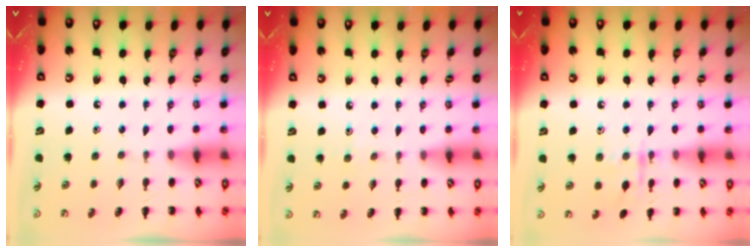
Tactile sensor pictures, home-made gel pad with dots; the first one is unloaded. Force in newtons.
{"total": 2.4, "press": 2.2, "slide": 1.0}
{"total": 8.2, "press": 8.1, "slide": 1.3}